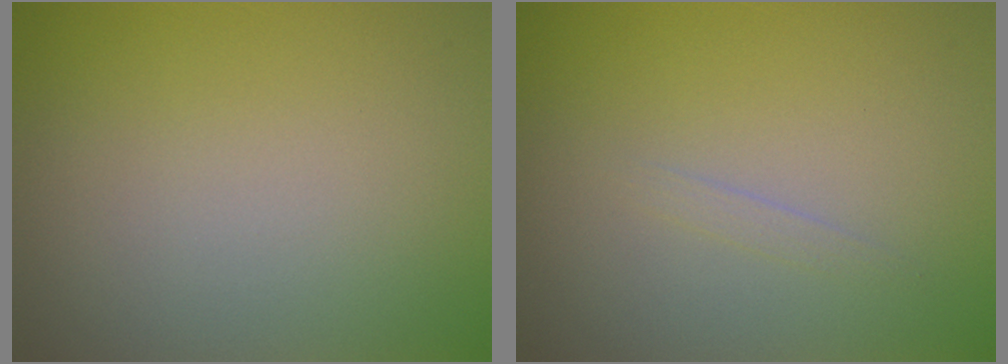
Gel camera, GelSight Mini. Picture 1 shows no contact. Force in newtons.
{"total": 0.6, "press": 0.6, "slide": 0.0}